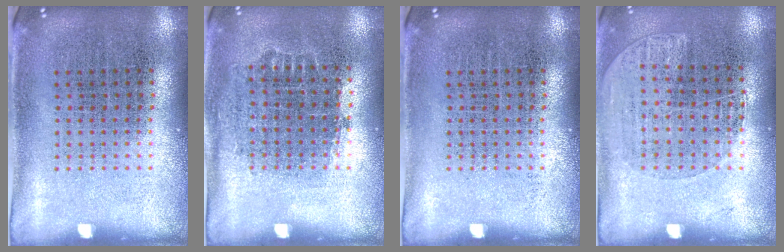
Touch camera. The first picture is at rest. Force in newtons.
{"total": 0.7, "press": 0.6, "slide": 0.3}
{"total": 0.0}
{"total": 1.1, "press": 1.0, "slide": 0.5}